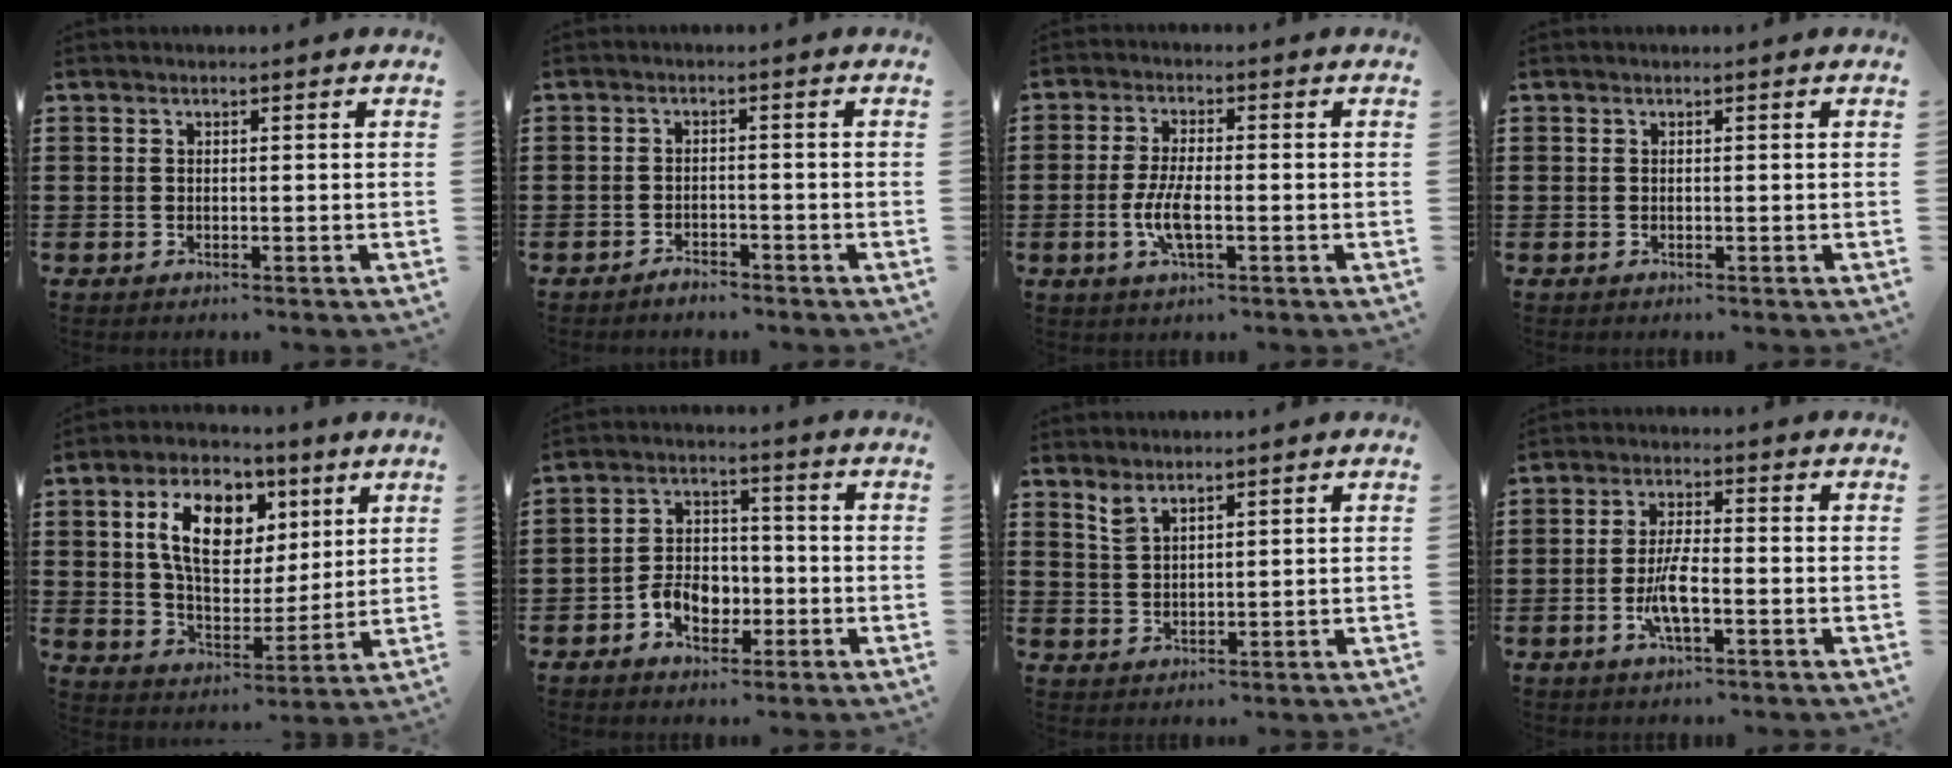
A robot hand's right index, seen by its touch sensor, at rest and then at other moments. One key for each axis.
{"total": 2.0, "fx": -1.9, "fy": 0.3, "fz": 0.3, "tx": -0.011, "ty": 0.001, "tz": -0.039}
{"total": 5.5, "fx": -1.4, "fy": 1.6, "fz": 5.0, "tx": -0.114, "ty": -0.006, "tz": -0.031}
{"total": 0.0}
{"total": 11.7, "fx": 4.3, "fy": 7.2, "fz": 8.1, "tx": -0.151, "ty": 0.011, "tz": 0.075}
{"total": 6.0, "fx": -2.4, "fy": 4.4, "fz": 3.3, "tx": -0.063, "ty": 0.005, "tz": -0.045}
{"total": 2.7, "fx": 2.2, "fy": 0.9, "fz": 1.2, "tx": -0.029, "ty": 0.002, "tz": 0.043}
{"total": 5.9, "fx": -1.9, "fy": 1.4, "fz": 5.4, "tx": -0.119, "ty": -0.011, "tz": -0.039}